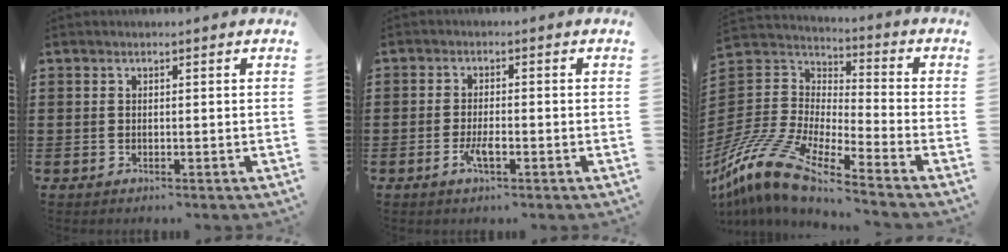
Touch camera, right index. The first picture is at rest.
{"total": 3.0, "force": [-1.4, 0.9, 2.6], "torque": [-0.056, -0.002, -0.029]}
{"total": 12.2, "force": [-10.4, 2.3, 6.1], "torque": [-0.168, 0.004, -0.217]}